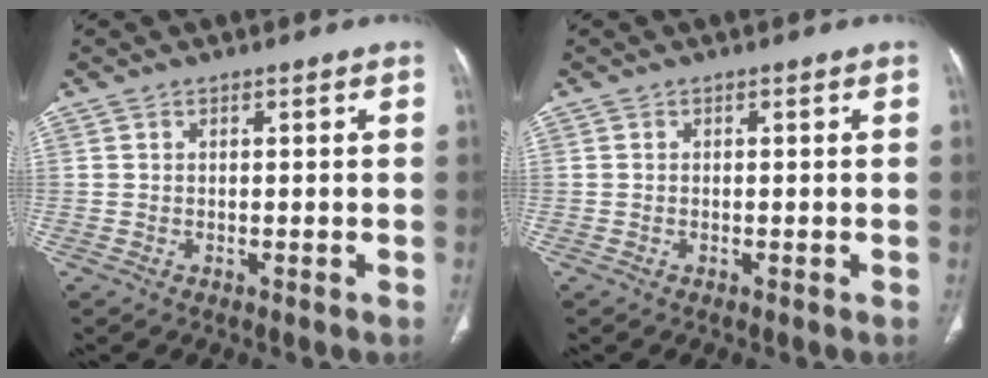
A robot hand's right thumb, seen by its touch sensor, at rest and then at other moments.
{"total": 0.0}